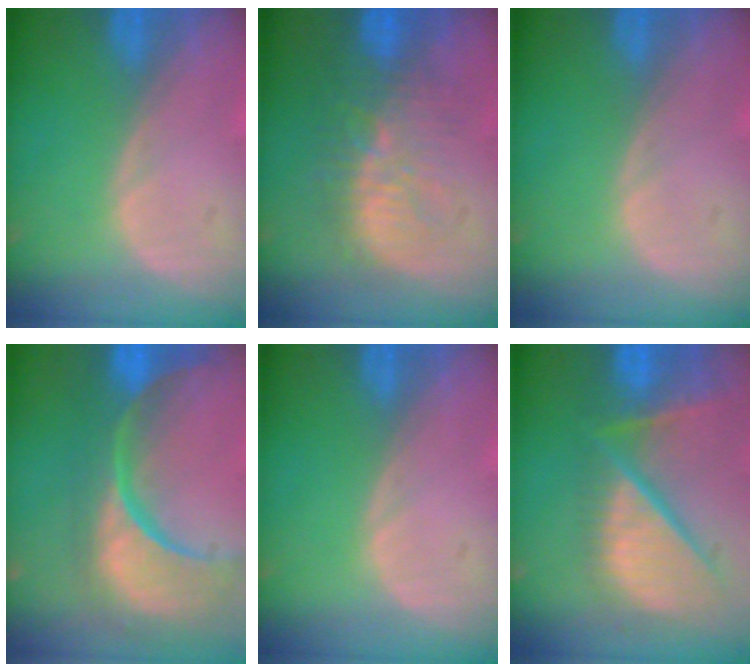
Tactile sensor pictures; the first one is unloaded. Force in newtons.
{"total": 9.3, "press": 9.0, "slide": 2.4}
{"total": 0.0}
{"total": 15.5, "press": 12.2, "slide": 9.6}
{"total": 0.0}
{"total": 12.9, "press": 10.7, "slide": 7.2}